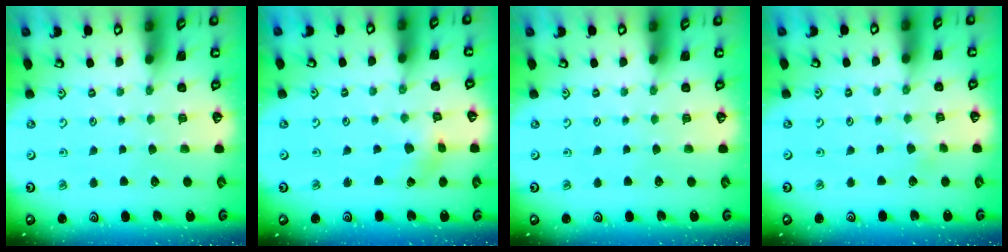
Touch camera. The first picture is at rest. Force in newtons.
{"total": 0.9, "press": 0.8, "slide": 0.2}
{"total": 0.0}
{"total": 1.7, "press": 1.7, "slide": 0.1}